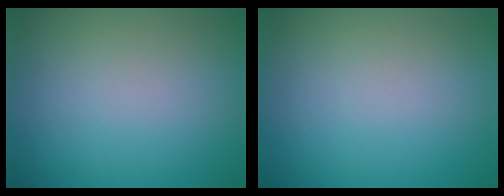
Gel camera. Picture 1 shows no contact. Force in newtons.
{"total": 0.0}